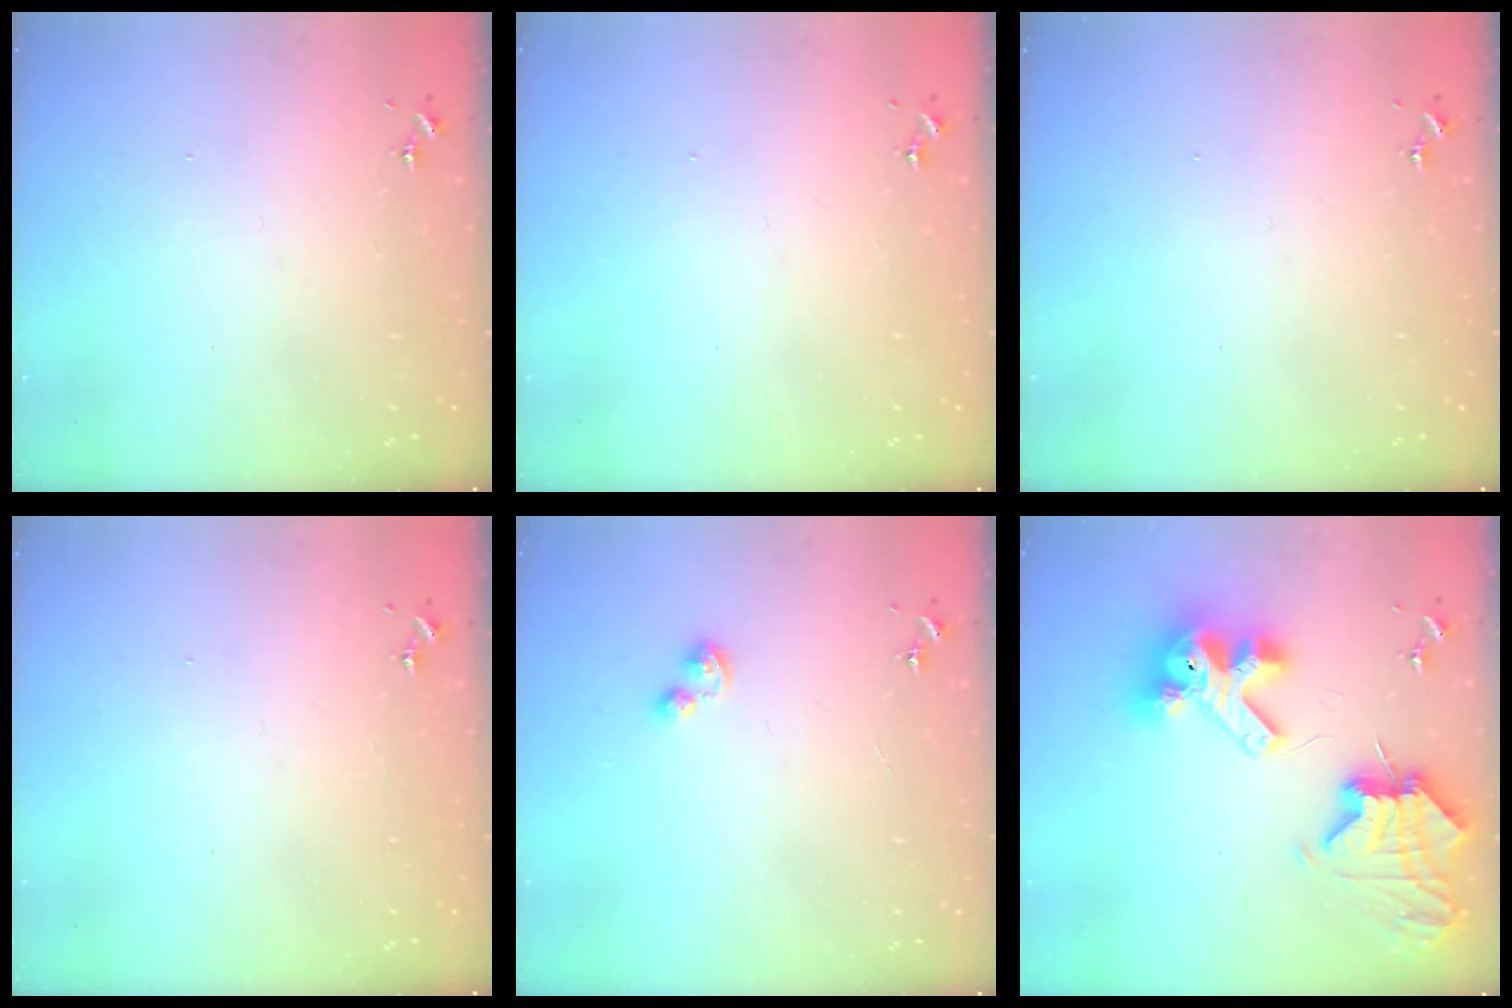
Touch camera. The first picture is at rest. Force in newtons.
{"total": 0.0}
{"total": 0.0}
{"total": 0.0}
{"total": 2.8, "press": 2.8, "slide": 0.5}
{"total": 13.4, "press": 13.3, "slide": 1.9}